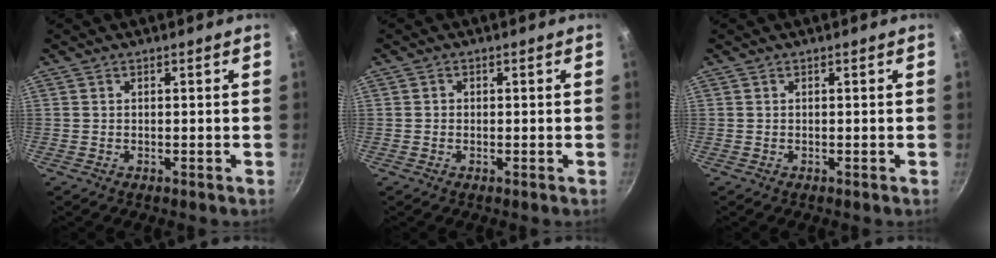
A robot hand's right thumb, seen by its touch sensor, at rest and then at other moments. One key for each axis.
{"total": 0.9, "fx": 0.0, "fy": 0.9, "fz": 0.4, "tx": -0.005, "ty": 0.004, "tz": -0.001}
{"total": 0.0}